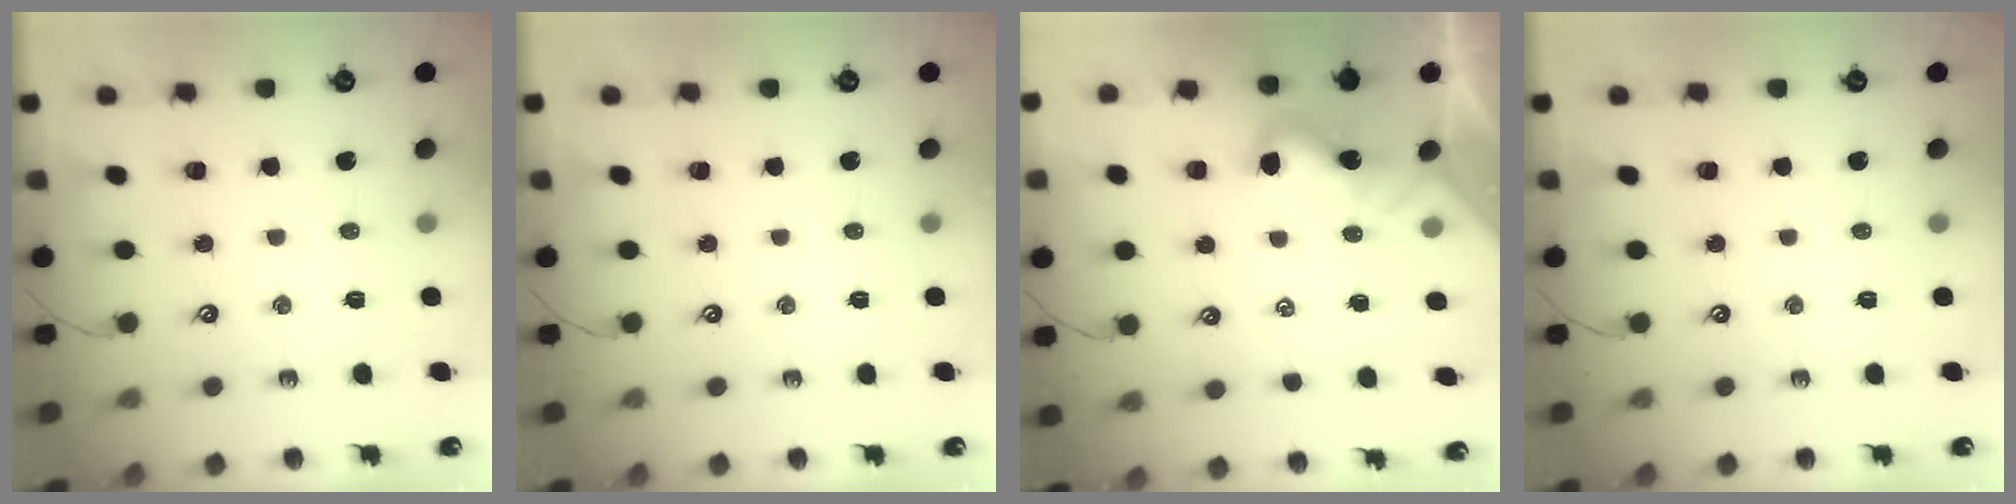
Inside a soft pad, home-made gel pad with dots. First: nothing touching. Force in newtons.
{"total": 0.0}
{"total": 1.4, "press": 1.3, "slide": 0.2}
{"total": 0.0}